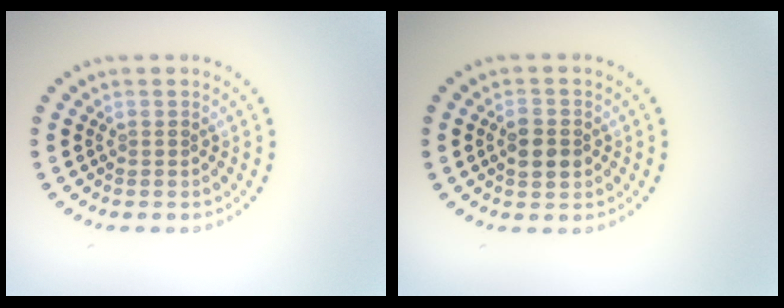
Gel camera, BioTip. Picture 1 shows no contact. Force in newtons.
{"total": 2.9, "press": 2.9, "slide": 0.1}